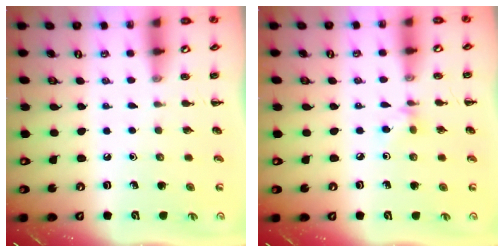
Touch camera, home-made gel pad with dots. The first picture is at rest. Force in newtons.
{"total": 4.0, "press": 3.9, "slide": 1.2}